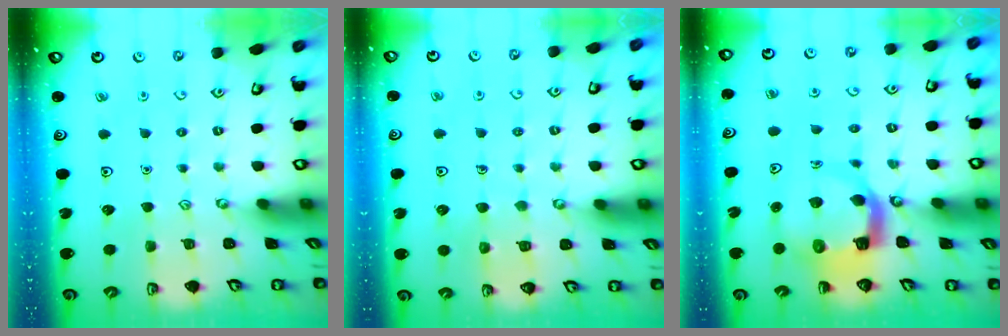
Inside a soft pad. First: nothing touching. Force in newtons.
{"total": 6.4, "press": 6.3, "slide": 0.4}
{"total": 7.8, "press": 7.7, "slide": 1.1}